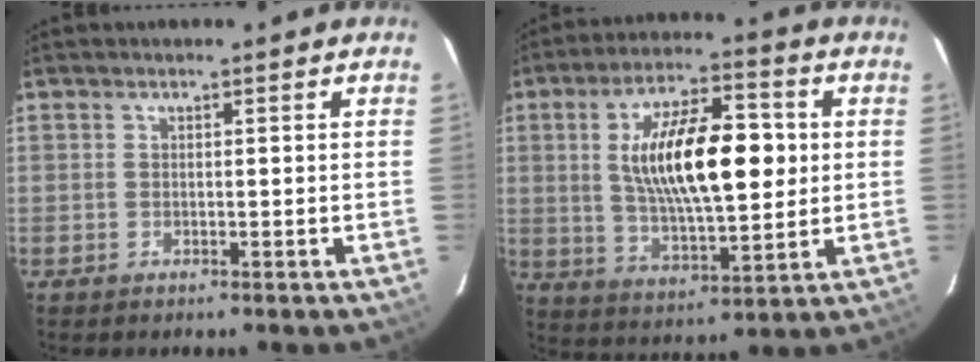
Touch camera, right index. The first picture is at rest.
{"total": 17.9, "force": [2.4, 6.5, 16.5], "torque": [-0.285, 0.013, 0.047]}